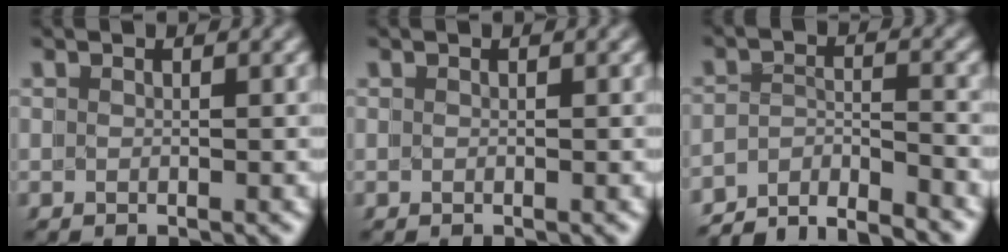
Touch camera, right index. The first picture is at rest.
{"total": 0.0}
{"total": 6.7, "force": [-6.7, 0.5, 0.3], "torque": [-0.002, -0.022, -0.114]}